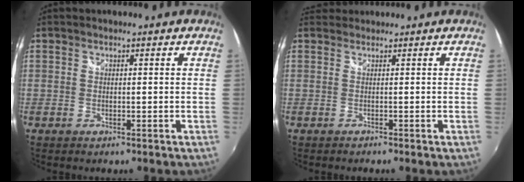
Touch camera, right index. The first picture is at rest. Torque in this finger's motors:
{"motor_torque": [0.11, 0.00, 0.02, -0.01]}